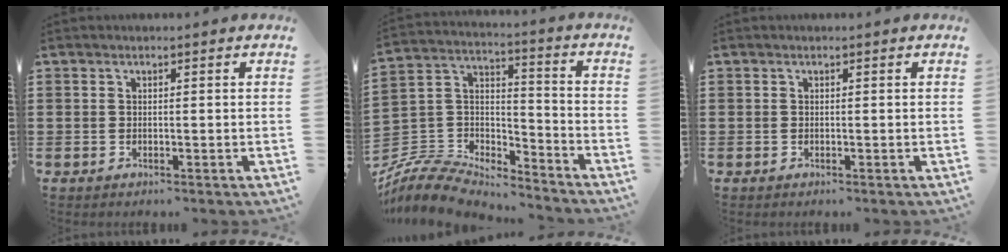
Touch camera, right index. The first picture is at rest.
{"total": 8.2, "force": [-7.6, 2.5, 1.7], "torque": [-0.062, -0.005, -0.155]}
{"total": 0.0}